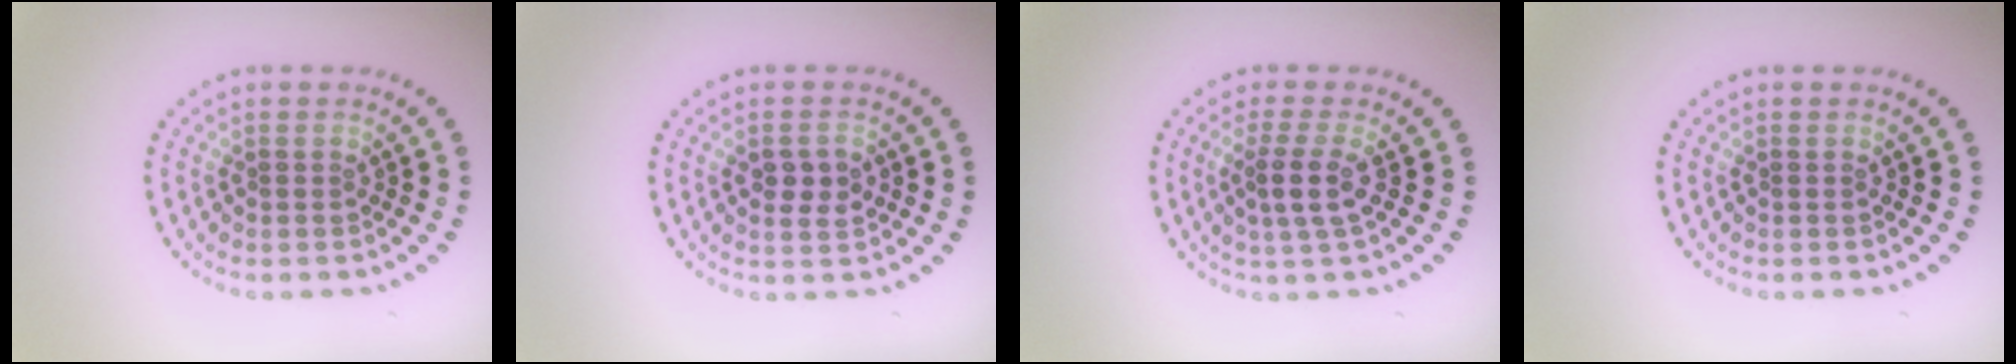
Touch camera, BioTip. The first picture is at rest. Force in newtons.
{"total": 2.5, "press": 2.5, "slide": 0.4}
{"total": 2.5, "press": 2.1, "slide": 1.5}
{"total": 0.0}